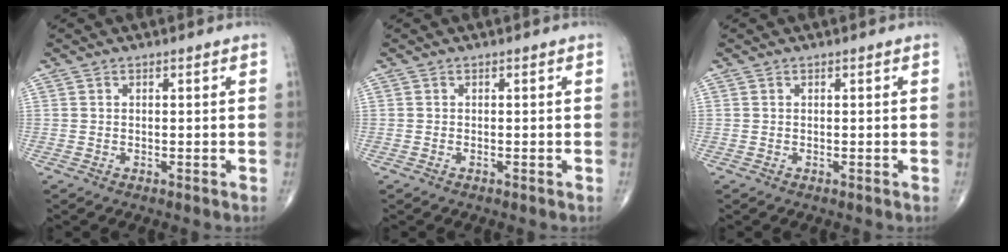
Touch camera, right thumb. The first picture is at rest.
{"total": 0.0}
{"total": 0.0}